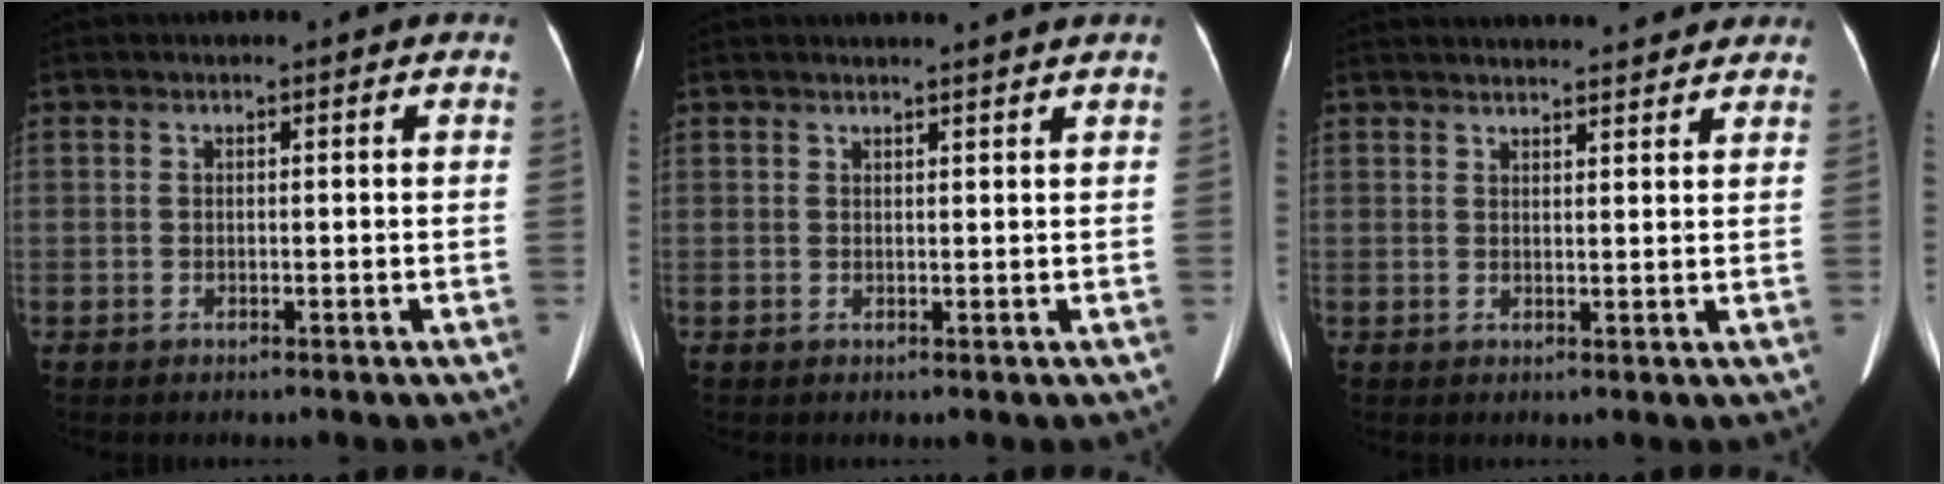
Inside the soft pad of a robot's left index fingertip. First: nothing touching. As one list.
[{"total": 4.2, "force": [3.9, -0.8, 1.4], "torque": [-0.012, 0.002, 0.041]}, {"total": 13.0, "force": [12.2, 1.9, 3.9], "torque": [-0.042, 0.017, 0.149]}]